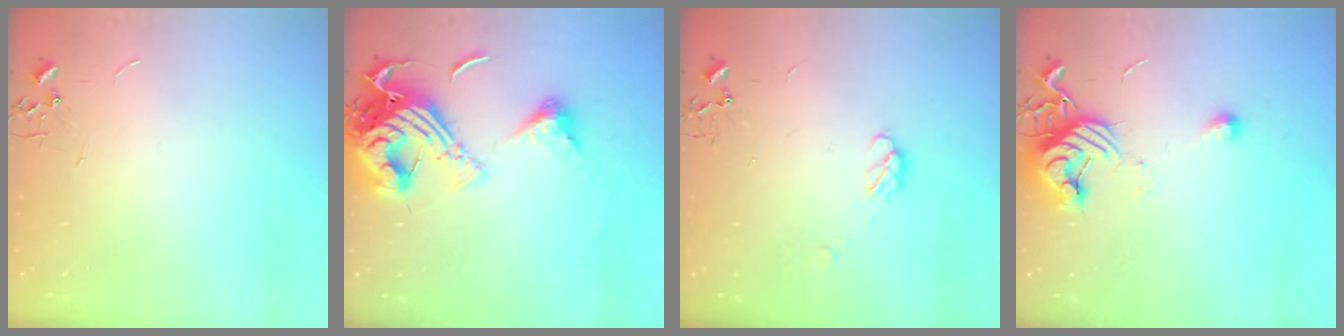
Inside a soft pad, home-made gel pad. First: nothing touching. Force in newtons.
{"total": 18.9, "press": 18.8, "slide": 1.8}
{"total": 5.1, "press": 5.1, "slide": 0.5}
{"total": 11.6, "press": 11.6, "slide": 0.7}